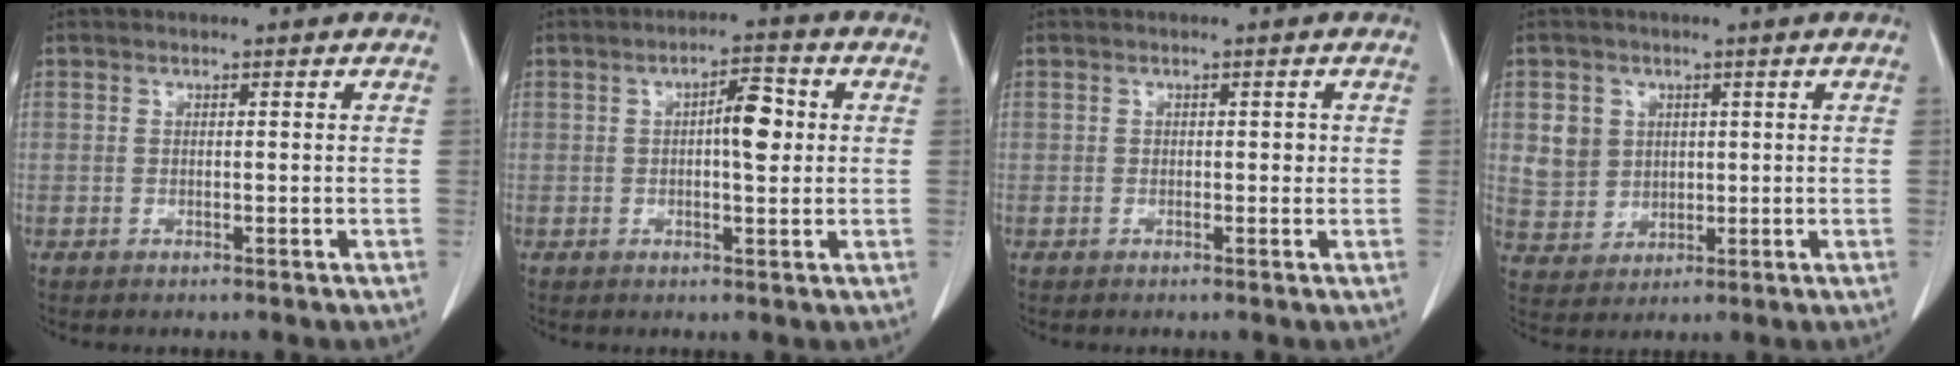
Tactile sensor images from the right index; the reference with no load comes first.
{"total": 5.2, "force": [0.6, 1.5, 4.9], "torque": [-0.076, 0.009, 0.007]}
{"total": 1.0, "force": [0.1, 0.6, 0.8], "torque": [-0.008, 0.006, 0.000]}
{"total": 5.8, "force": [1.8, 5.4, 1.4], "torque": [-0.031, 0.014, 0.044]}